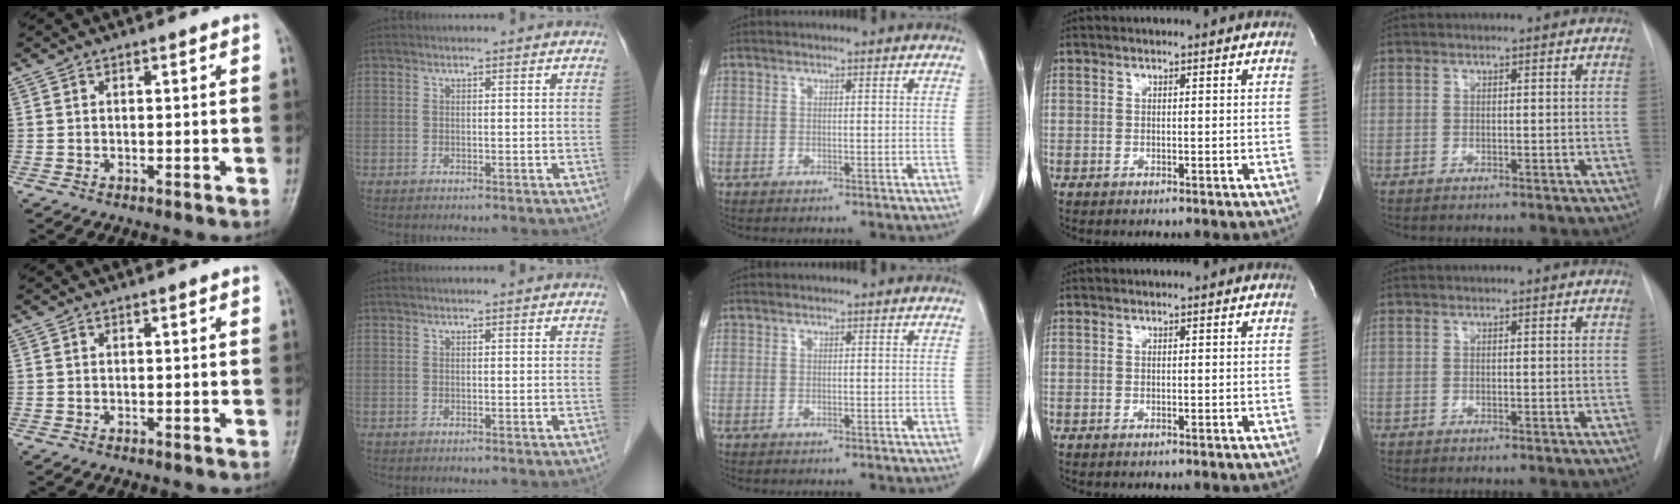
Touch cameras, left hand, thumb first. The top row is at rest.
{}